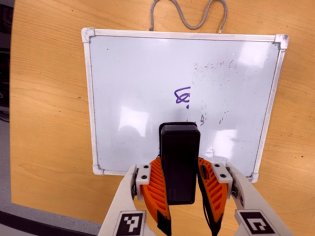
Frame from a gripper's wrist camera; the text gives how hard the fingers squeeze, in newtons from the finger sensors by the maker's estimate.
{"total": 6.4, "left": 5.5, "right": 7.4}